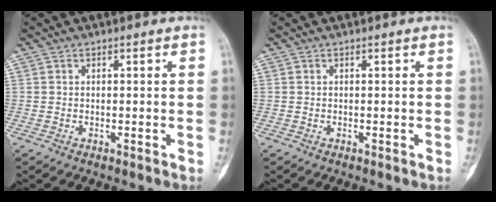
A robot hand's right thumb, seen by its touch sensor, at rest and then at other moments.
{"total": 0.0}